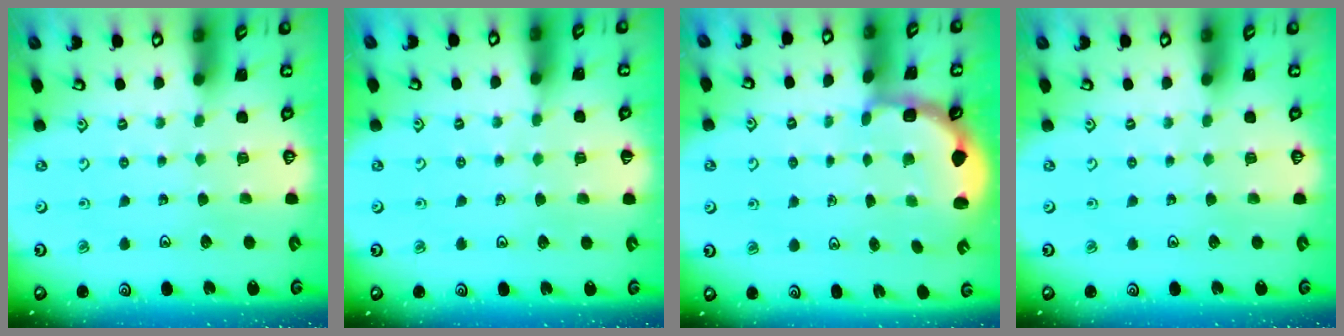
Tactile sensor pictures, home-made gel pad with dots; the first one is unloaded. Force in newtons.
{"total": 2.5, "press": 2.5, "slide": 0.5}
{"total": 2.8, "press": 2.3, "slide": 1.7}
{"total": 0.0}